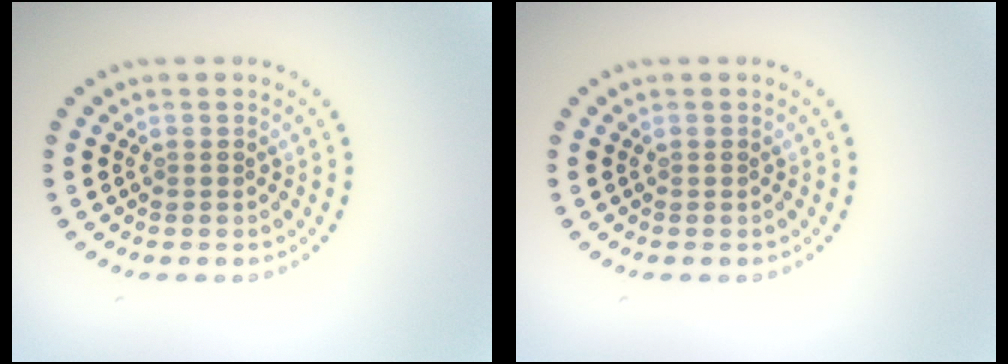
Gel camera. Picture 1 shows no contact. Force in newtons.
{"total": 0.0}